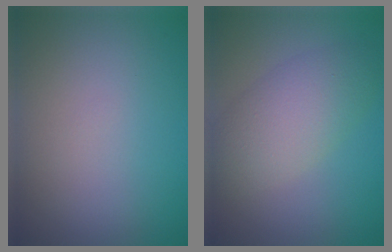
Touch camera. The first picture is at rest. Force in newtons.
{"total": 4.8, "press": 4.8, "slide": 0.2}